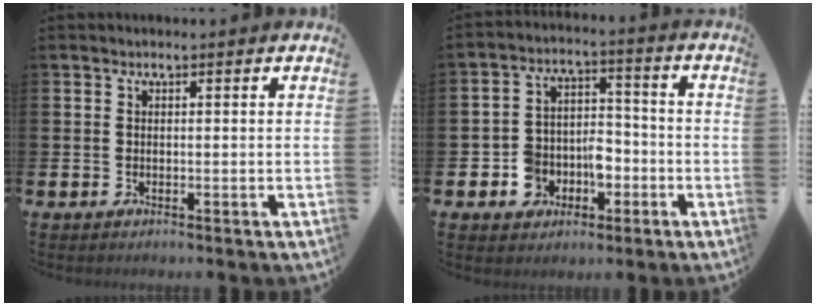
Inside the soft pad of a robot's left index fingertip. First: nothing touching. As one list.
[{"total": 6.0, "force": [-2.6, 4.7, 2.5], "torque": [-0.059, 0.013, -0.051]}]